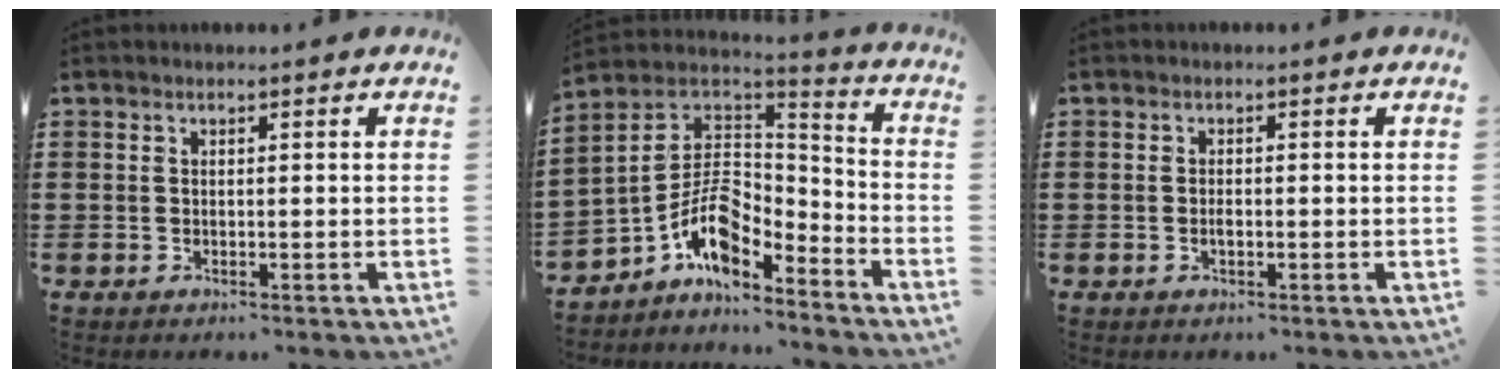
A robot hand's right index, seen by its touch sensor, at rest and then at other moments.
{"total": 8.8, "force": [-4.6, 5.0, 5.6], "torque": [-0.133, -0.007, -0.092]}
{"total": 1.1, "force": [-0.3, 0.4, 1.0], "torque": [-0.020, -0.003, -0.004]}